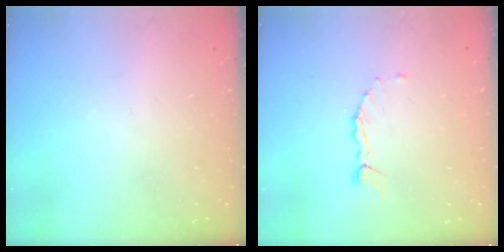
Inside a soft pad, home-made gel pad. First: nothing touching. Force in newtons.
{"total": 1.7, "press": 1.7, "slide": 0.2}